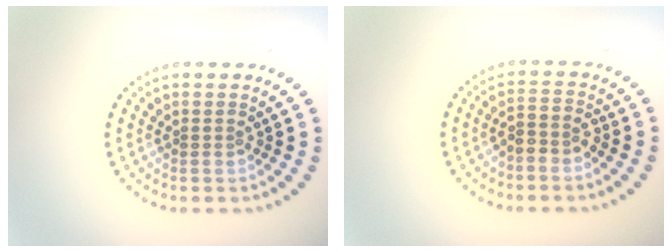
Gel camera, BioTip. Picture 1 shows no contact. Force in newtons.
{"total": 2.0, "press": 1.6, "slide": 1.1}